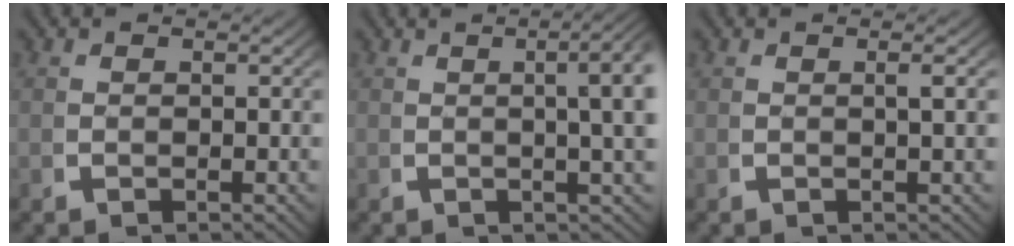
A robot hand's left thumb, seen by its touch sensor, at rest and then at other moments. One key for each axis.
{"total": 8.8, "fx": 3.0, "fy": 3.9, "fz": 7.3, "tx": -0.060, "ty": 0.037, "tz": 0.023}
{"total": 1.2, "fx": 0.2, "fy": 0.1, "fz": 1.1, "tx": -0.021, "ty": 0.000, "tz": 0.004}